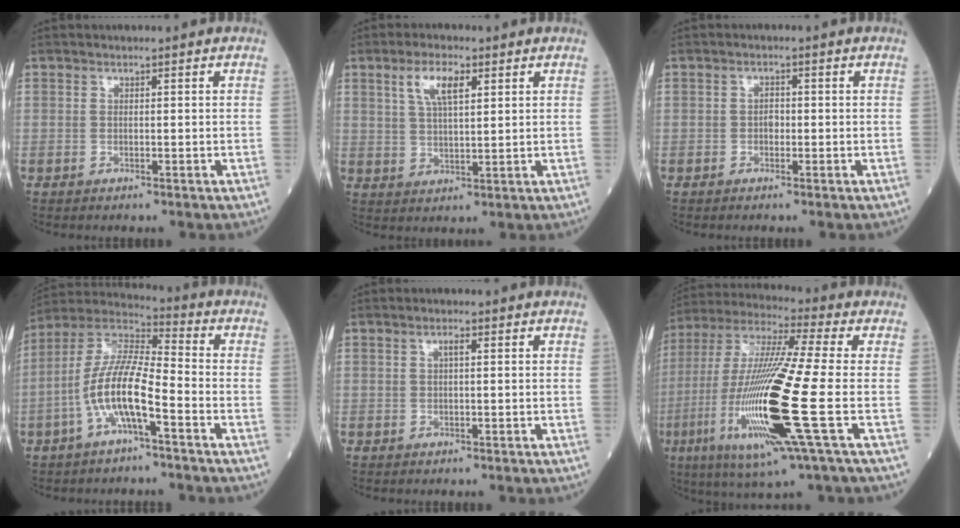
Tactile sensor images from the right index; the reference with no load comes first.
{"total": 5.9, "force": [2.7, 1.7, 5.0], "torque": [-0.100, 0.007, 0.054]}
{"total": 1.5, "force": [-0.2, 1.0, 1.1], "torque": [-0.016, 0.003, -0.005]}
{"total": 11.5, "force": [-4.0, 2.2, 10.5], "torque": [-0.220, 0.013, -0.081]}
{"total": 1.1, "force": [0.3, 0.2, 1.0], "torque": [-0.019, 0.003, 0.003]}
{"total": 22.1, "force": [-5.3, 0.9, 21.4], "torque": [-0.469, -0.031, -0.105]}